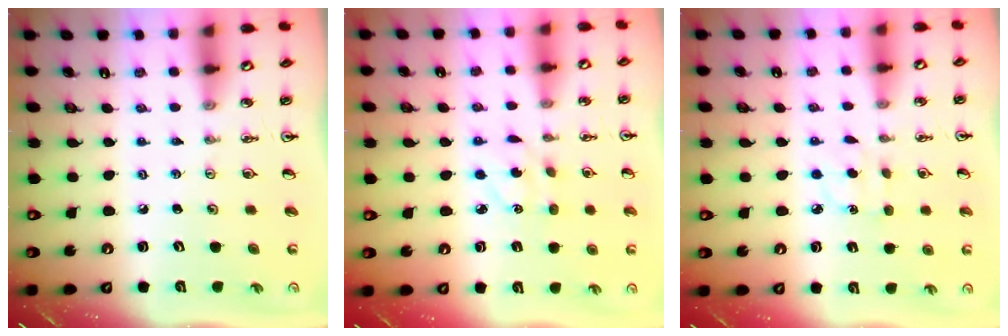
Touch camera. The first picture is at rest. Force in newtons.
{"total": 3.6, "press": 3.5, "slide": 0.8}
{"total": 4.9, "press": 4.9, "slide": 0.5}